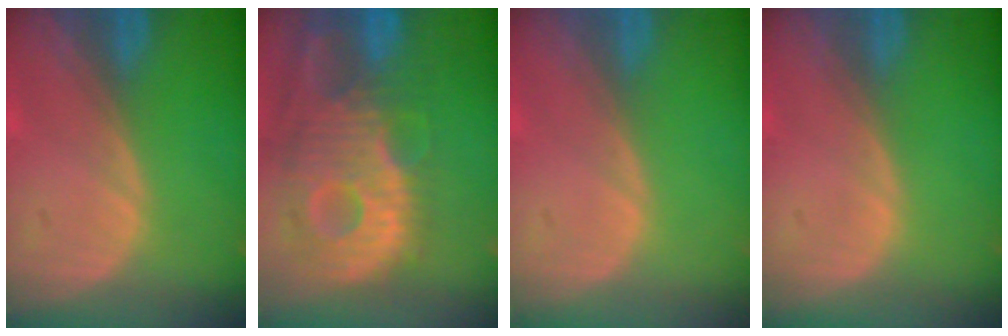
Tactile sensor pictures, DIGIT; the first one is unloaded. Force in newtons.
{"total": 13.4, "press": 11.6, "slide": 6.6}
{"total": 0.0}
{"total": 0.0}